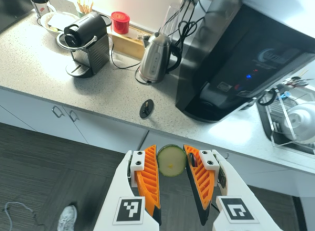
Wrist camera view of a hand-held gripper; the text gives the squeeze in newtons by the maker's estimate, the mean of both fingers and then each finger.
{"total": 7.4, "left": 7.5, "right": 7.4}